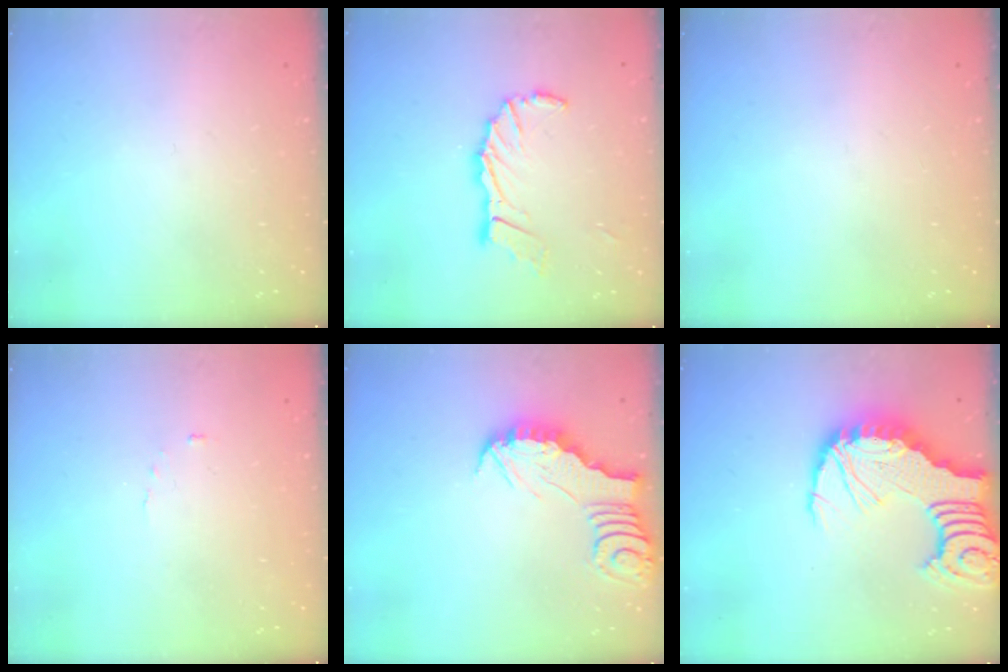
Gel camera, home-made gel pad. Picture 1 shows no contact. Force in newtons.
{"total": 10.9, "press": 10.7, "slide": 1.7}
{"total": 0.0}
{"total": 2.6, "press": 2.6, "slide": 0.3}
{"total": 2.6, "press": 2.6, "slide": 0.2}
{"total": 15.9, "press": 15.8, "slide": 1.9}